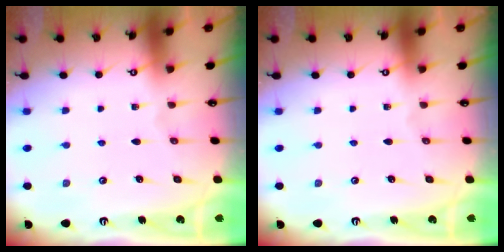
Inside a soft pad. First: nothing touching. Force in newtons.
{"total": 0.0}